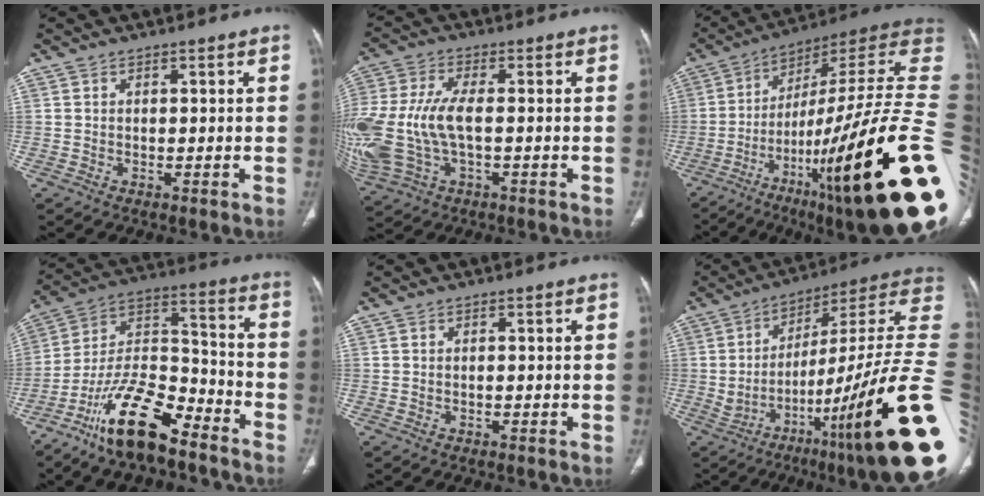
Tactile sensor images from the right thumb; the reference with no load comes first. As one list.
[{"total": 18.8, "force": [-1.9, 10.4, 15.5], "torque": [-0.404, 0.003, -0.020]}, {"total": 41.3, "force": [-8.0, 9.2, 39.4], "torque": [-0.477, 0.056, -0.125]}, {"total": 17.8, "force": [-12.2, 6.3, 11.4], "torque": [-0.196, 0.082, -0.221]}, {"total": 0.0}, {"total": 34.7, "force": [-5.6, 6.4, 33.7], "torque": [-0.383, 0.037, -0.089]}]